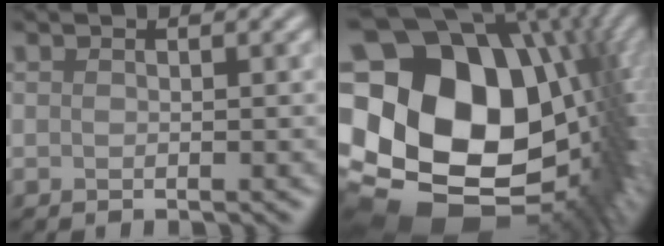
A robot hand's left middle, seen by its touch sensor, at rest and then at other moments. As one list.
[{"total": 21.8, "force": [0.7, 16.1, 14.7], "torque": [-0.261, -0.008, 0.023]}]